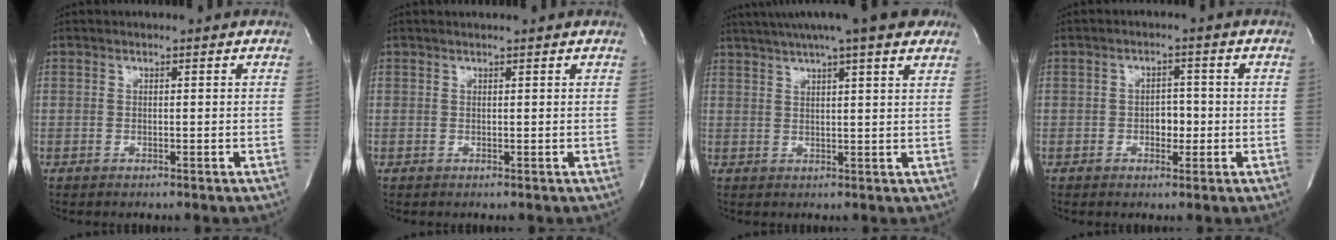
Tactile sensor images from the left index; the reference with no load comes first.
{"total": 1.5, "force": [1.5, -0.2, 0.4], "torque": [-0.009, 0.013, 0.024]}
{"total": 15.1, "force": [11.9, 1.2, 9.3], "torque": [-0.151, 0.037, 0.153]}
{"total": 2.9, "force": [-0.7, 1.8, 2.2], "torque": [-0.026, 0.006, -0.008]}